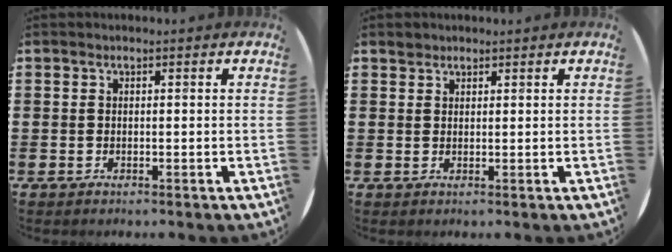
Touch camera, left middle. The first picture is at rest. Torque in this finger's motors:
{"motor_torque": [-0.09, 0.10, 0.00, 0.00]}